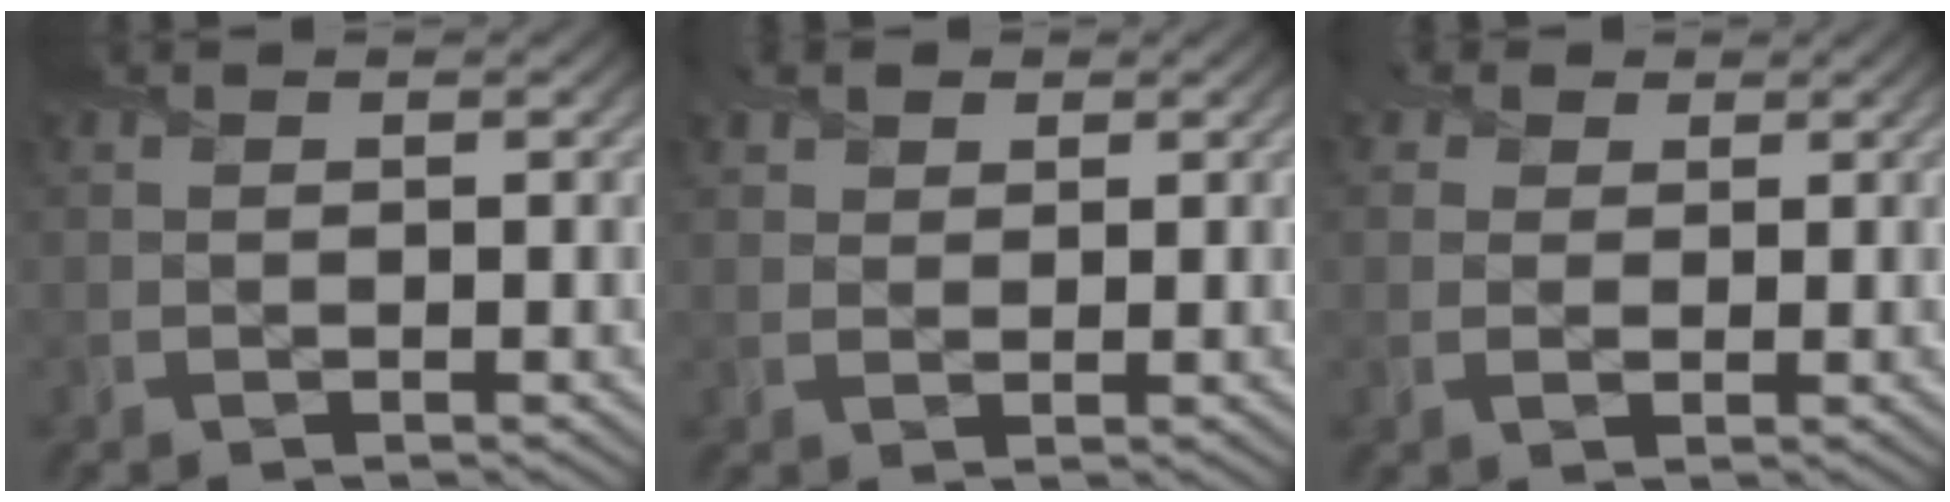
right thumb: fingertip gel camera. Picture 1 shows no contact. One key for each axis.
{"total": 2.6, "fx": 1.7, "fy": 1.6, "fz": 0.9, "tx": -0.022, "ty": 0.008, "tz": 0.034}
{"total": 3.1, "fx": 1.4, "fy": 2.4, "fz": 1.4, "tx": -0.036, "ty": 0.003, "tz": 0.017}